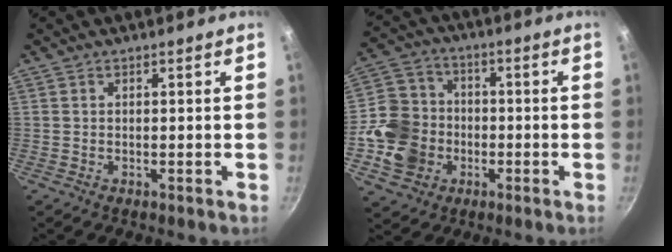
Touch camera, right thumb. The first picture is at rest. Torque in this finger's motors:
{"motor_torque": [1.50, 1.43, 0.78, -0.15, 0.06]}